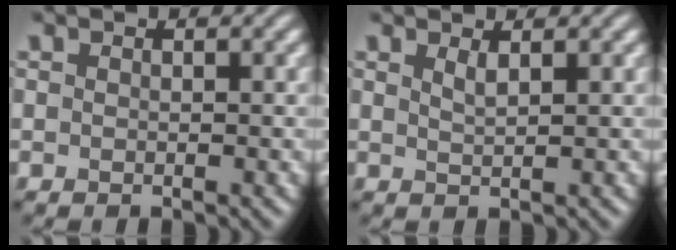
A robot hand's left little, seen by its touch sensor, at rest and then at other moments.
{"total": 1.1, "force": [0.7, 0.3, 0.8], "torque": [-0.012, 0.000, 0.012]}